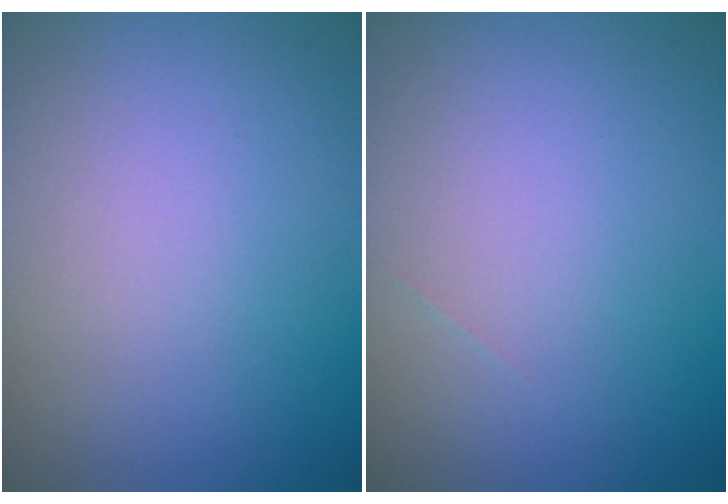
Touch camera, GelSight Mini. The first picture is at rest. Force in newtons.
{"total": 0.0}